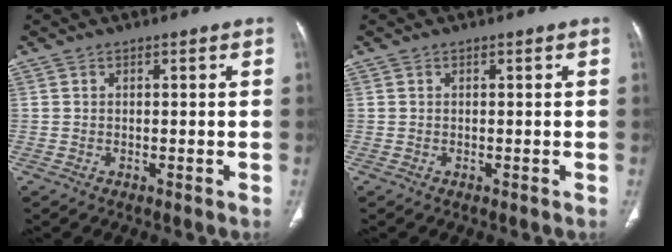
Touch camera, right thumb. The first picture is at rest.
{"total": 0.0}